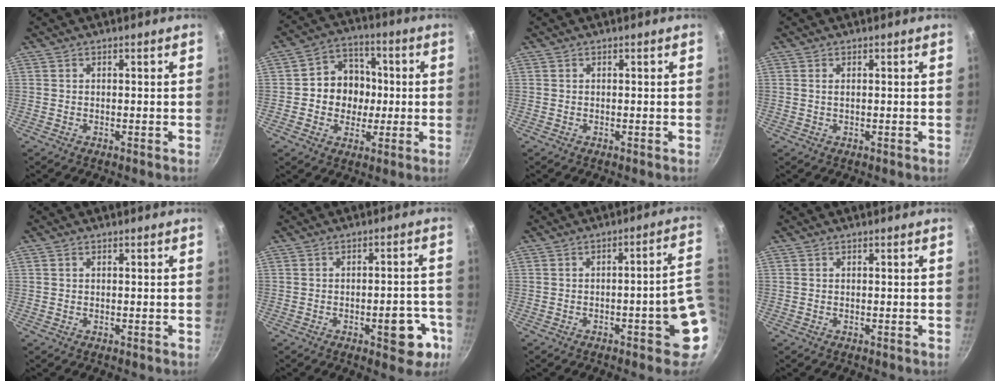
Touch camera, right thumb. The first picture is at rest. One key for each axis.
{"total": 10.7, "fx": 0.0, "fy": 9.4, "fz": 5.1, "tx": -0.036, "ty": 0.015, "tz": -0.012}
{"total": 0.0}
{"total": 0.8, "fx": 0.2, "fy": 0.3, "fz": 0.7, "tx": -0.012, "ty": 0.001, "tz": 0.004}
{"total": 0.5, "fx": 0.2, "fy": 0.4, "fz": 0.3, "tx": -0.006, "ty": 0.002, "tz": 0.004}
{"total": 8.8, "fx": -3.6, "fy": 3.9, "fz": 7.0, "tx": -0.055, "ty": 0.028, "tz": -0.040}
{"total": 11.0, "fx": -2.0, "fy": 2.6, "fz": 10.5, "tx": -0.101, "ty": 0.024, "tz": -0.021}
{"total": 0.0}